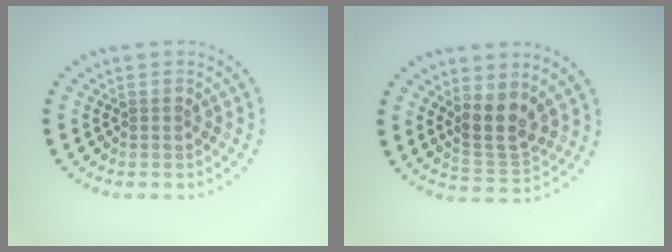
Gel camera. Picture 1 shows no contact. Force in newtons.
{"total": 3.7, "press": 3.3, "slide": 1.7}